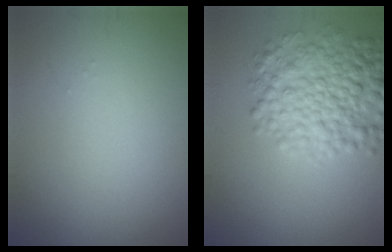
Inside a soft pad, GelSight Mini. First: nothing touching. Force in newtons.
{"total": 6.7, "press": 6.7, "slide": 0.1}